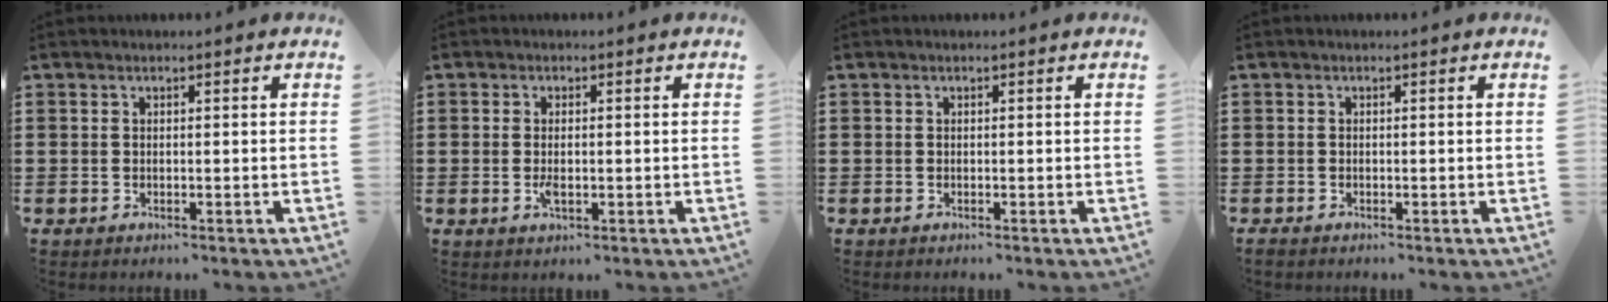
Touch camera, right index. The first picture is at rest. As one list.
[{"total": 2.2, "force": [-0.4, 0.7, 2.0], "torque": [-0.046, -0.006, -0.009]}, {"total": 0.0}, {"total": 0.6, "force": [-0.5, 0.2, 0.1], "torque": [-0.002, -0.001, -0.011]}]